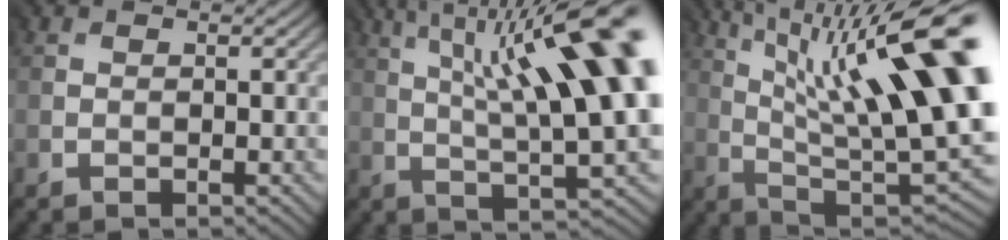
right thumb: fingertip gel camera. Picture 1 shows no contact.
{"total": 16.9, "force": [4.4, 4.3, 15.7], "torque": [-0.240, 0.030, 0.087]}
{"total": 19.2, "force": [5.4, 5.9, 17.5], "torque": [-0.254, 0.020, 0.101]}